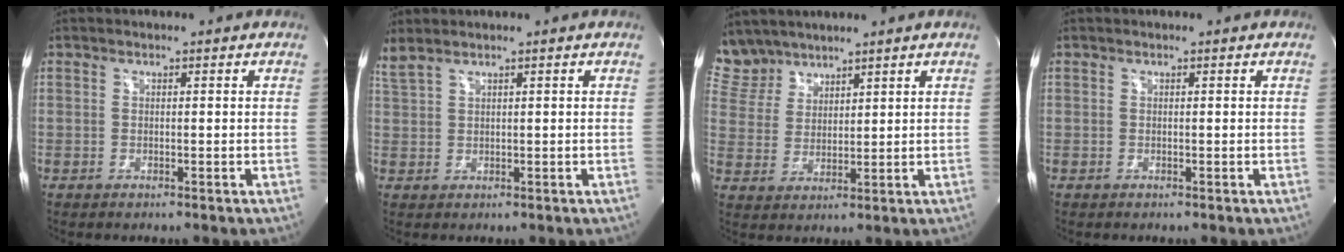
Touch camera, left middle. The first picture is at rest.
{"total": 2.3, "force": [2.1, -0.1, 1.1], "torque": [-0.039, 0.020, 0.053]}
{"total": 5.8, "force": [5.4, 2.3, -0.1], "torque": [-0.008, 0.008, 0.124]}
{"total": 0.0}